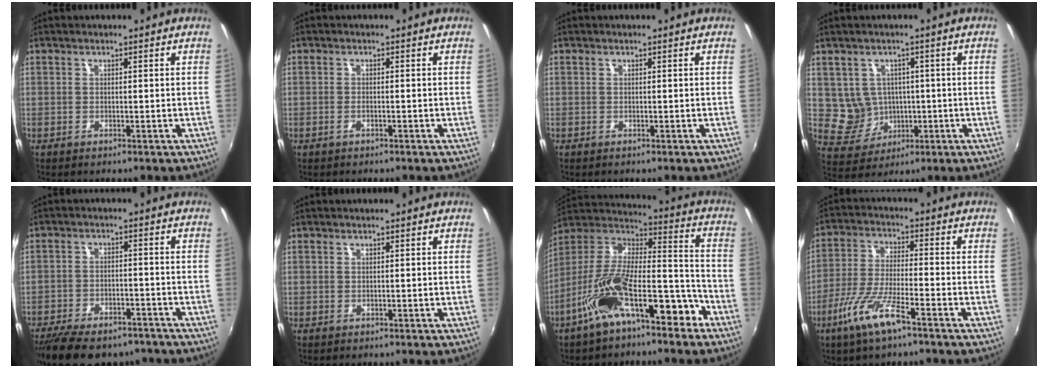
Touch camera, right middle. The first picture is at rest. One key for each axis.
{"total": 1.0, "fx": -0.8, "fy": 0.3, "fz": 0.6, "tx": -0.014, "ty": 0.000, "tz": -0.016}
{"total": 0.0}
{"total": 6.7, "fx": 0.2, "fy": 6.5, "fz": 1.6, "tx": -0.044, "ty": 0.010, "tz": 0.024}
{"total": 16.6, "fx": -13.0, "fy": 6.9, "fz": 7.8, "tx": -0.170, "ty": -0.021, "tz": -0.190}
{"total": 0.0}
{"total": 19.1, "fx": -11.0, "fy": 7.0, "fz": 13.9, "tx": -0.229, "ty": 0.016, "tz": -0.191}
{"total": 9.9, "fx": -5.9, "fy": 1.6, "fz": 7.8, "tx": -0.166, "ty": -0.011, "tz": -0.116}